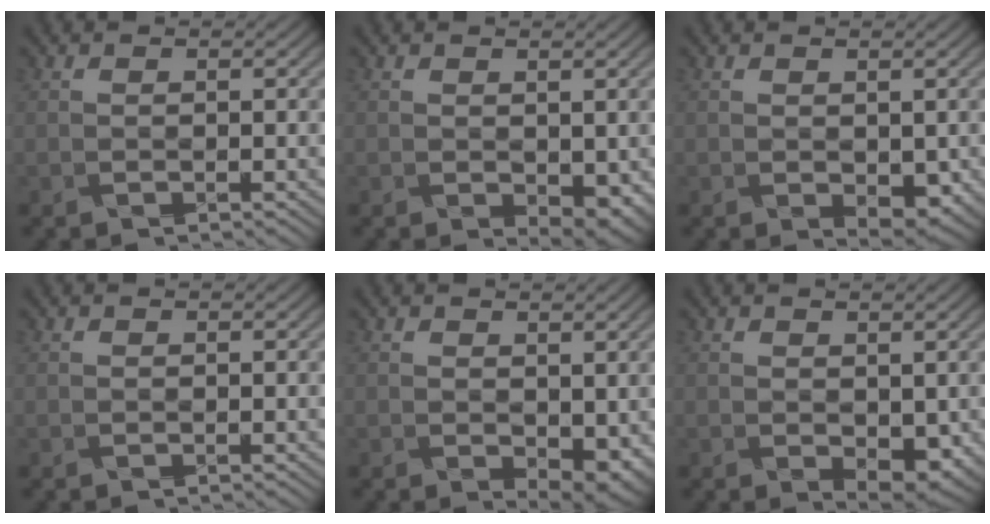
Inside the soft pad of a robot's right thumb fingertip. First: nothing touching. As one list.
[{"total": 3.1, "force": [-0.5, 1.9, 2.4], "torque": [-0.036, -0.009, 0.008]}, {"total": 2.6, "force": [-0.4, 1.6, 2.1], "torque": [-0.035, -0.010, 0.007]}, {"total": 0.0}, {"total": 3.7, "force": [-0.3, 2.2, 3.0], "torque": [-0.047, -0.011, 0.014]}, {"total": 3.5, "force": [-0.5, 2.1, 2.8], "torque": [-0.044, -0.012, 0.007]}]